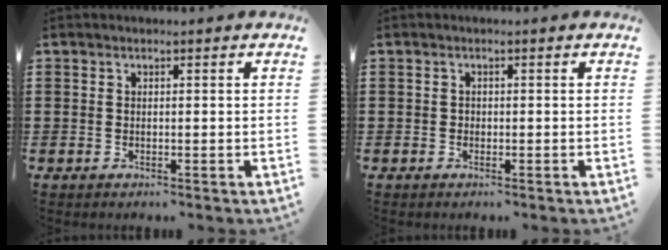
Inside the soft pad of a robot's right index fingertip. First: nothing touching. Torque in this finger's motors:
{"motor_torque": [0.15, -0.15, 0.00, 0.01]}